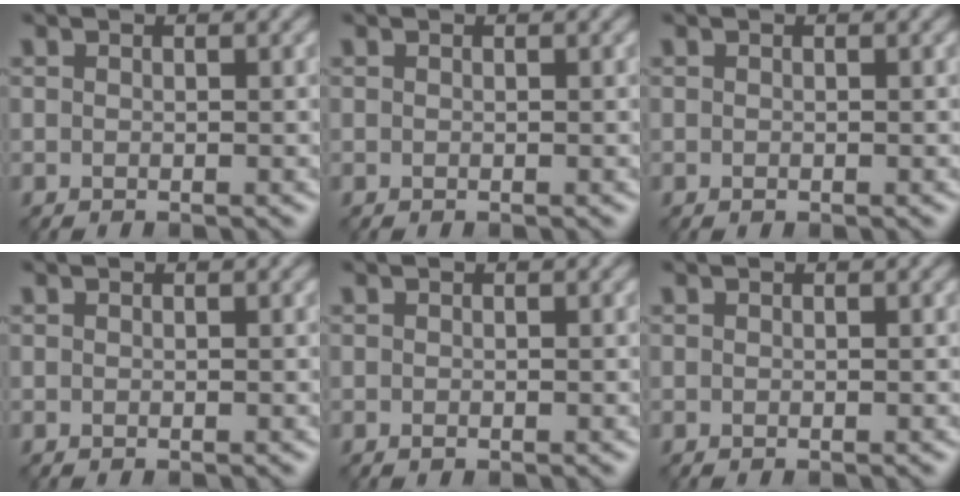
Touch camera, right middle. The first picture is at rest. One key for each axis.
{"total": 0.0}
{"total": 0.0}
{"total": 0.0}
{"total": 0.0}
{"total": 0.0}